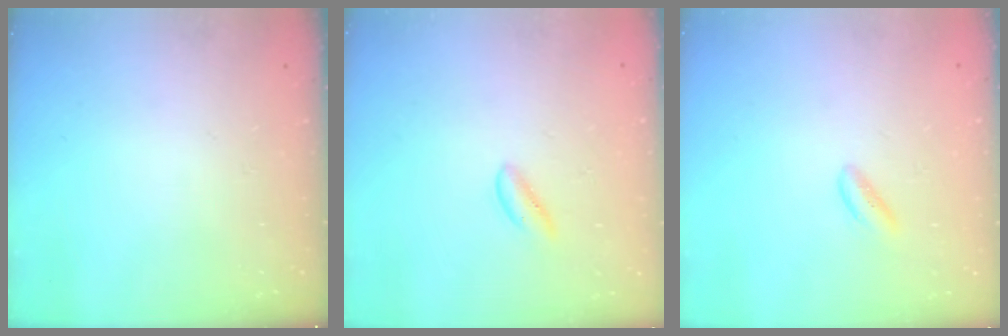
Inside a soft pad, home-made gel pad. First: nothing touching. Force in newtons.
{"total": 0.7, "press": 0.6, "slide": 0.4}
{"total": 1.9, "press": 1.8, "slide": 0.4}